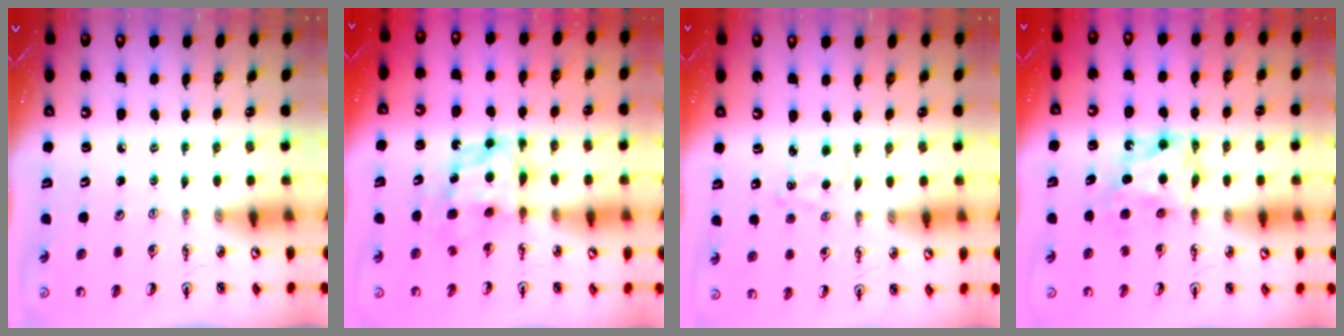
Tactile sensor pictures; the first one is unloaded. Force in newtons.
{"total": 7.1, "press": 7.0, "slide": 0.5}
{"total": 2.5, "press": 2.5, "slide": 0.4}
{"total": 7.2, "press": 7.1, "slide": 0.6}